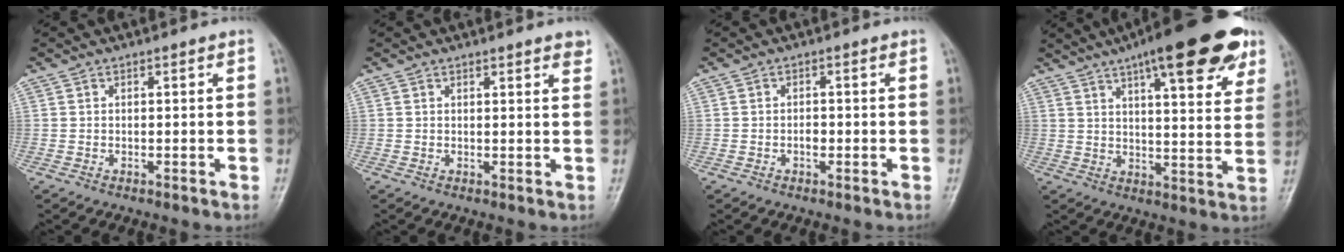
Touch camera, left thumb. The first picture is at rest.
{"total": 3.1, "force": [2.5, 0.6, 1.7], "torque": [-0.012, -0.008, 0.027]}
{"total": 1.2, "force": [-0.3, 0.8, 0.8], "torque": [-0.009, 0.002, -0.007]}
{"total": 22.1, "force": [13.3, 6.1, 16.5], "torque": [-0.208, -0.022, 0.177]}